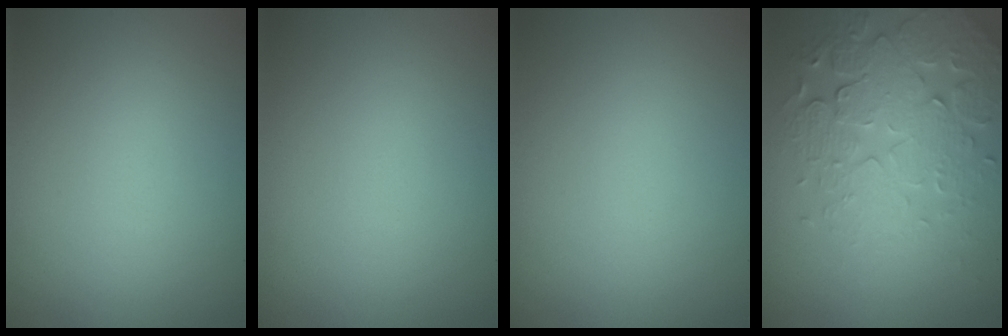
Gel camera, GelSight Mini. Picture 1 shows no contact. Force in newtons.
{"total": 0.0}
{"total": 0.0}
{"total": 6.9, "press": 5.2, "slide": 4.6}